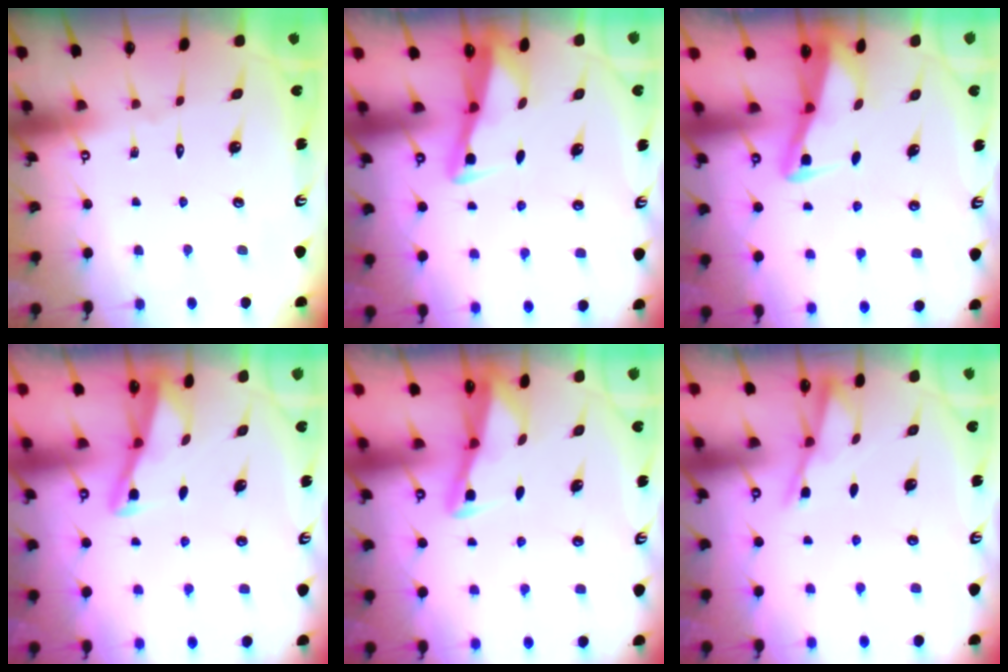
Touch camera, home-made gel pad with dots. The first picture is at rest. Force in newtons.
{"total": 2.8, "press": 2.7, "slide": 0.4}
{"total": 3.0, "press": 3.0, "slide": 0.3}
{"total": 2.9, "press": 2.8, "slide": 0.4}
{"total": 2.5, "press": 2.5, "slide": 0.1}
{"total": 2.4, "press": 2.4, "slide": 0.4}